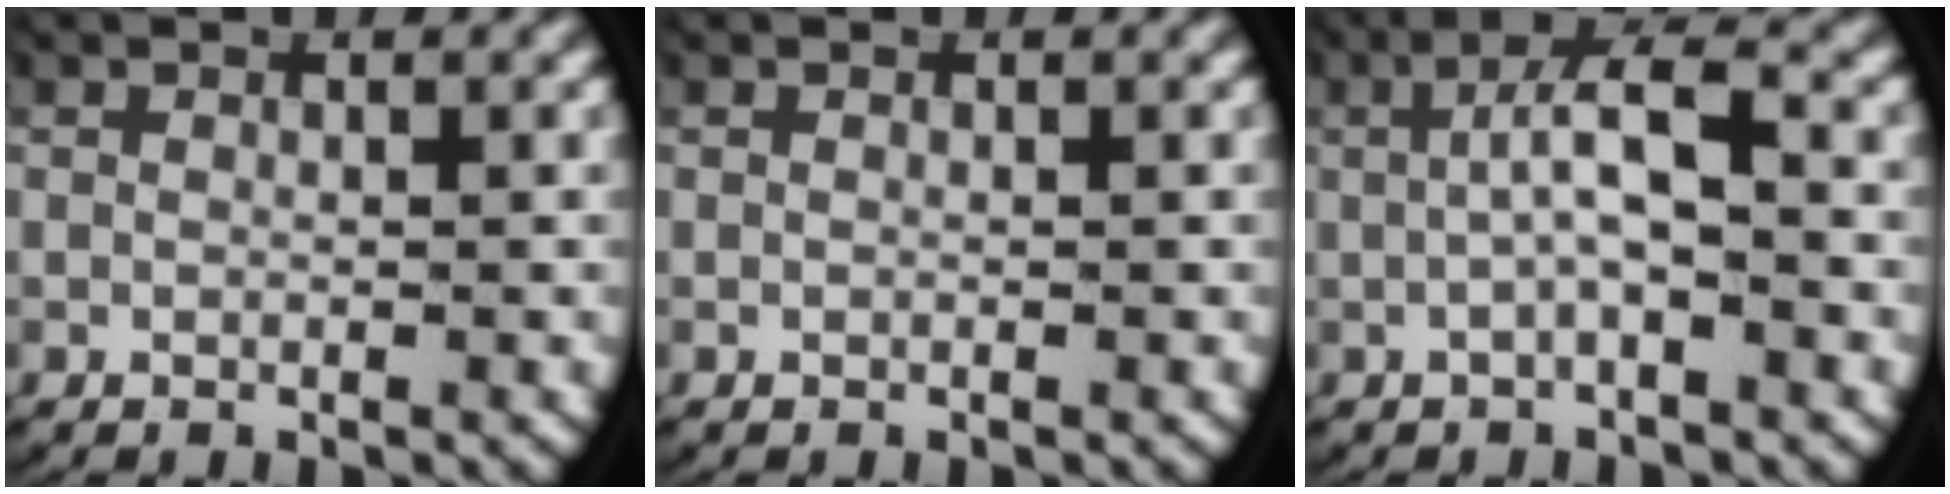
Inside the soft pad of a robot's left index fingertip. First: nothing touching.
{"total": 0.0}
{"total": 4.3, "force": [0.1, 1.4, 4.1], "torque": [-0.067, 0.010, -0.002]}